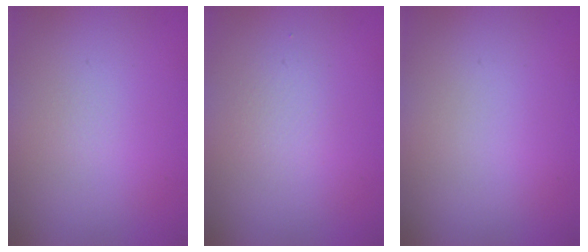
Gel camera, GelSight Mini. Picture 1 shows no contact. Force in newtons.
{"total": 1.1, "press": 1.1, "slide": 0.0}
{"total": 0.0}